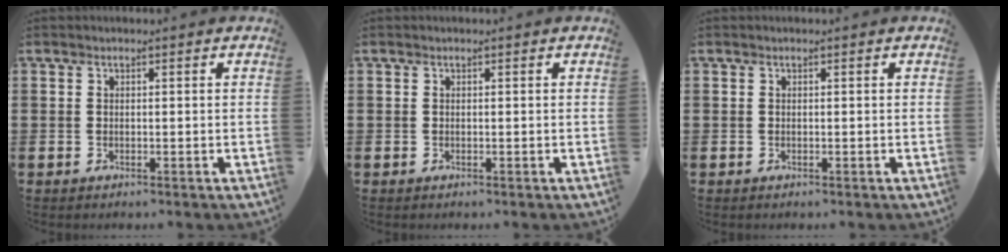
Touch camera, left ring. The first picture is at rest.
{"total": 0.0}
{"total": 0.0}